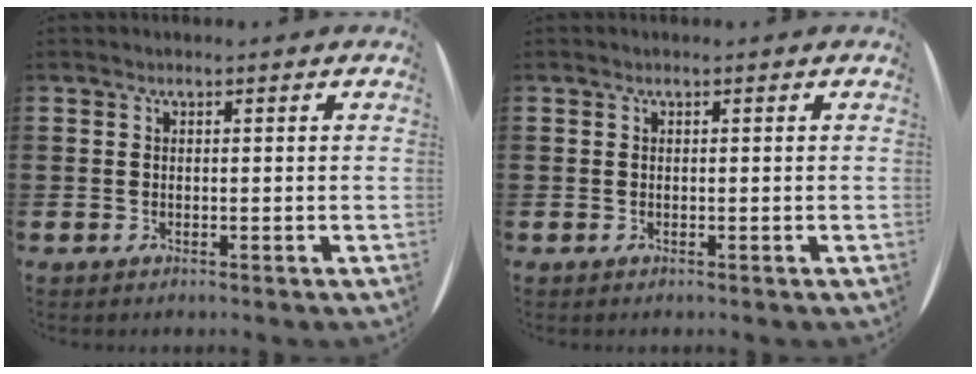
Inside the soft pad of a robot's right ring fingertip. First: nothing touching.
{"total": 0.0}